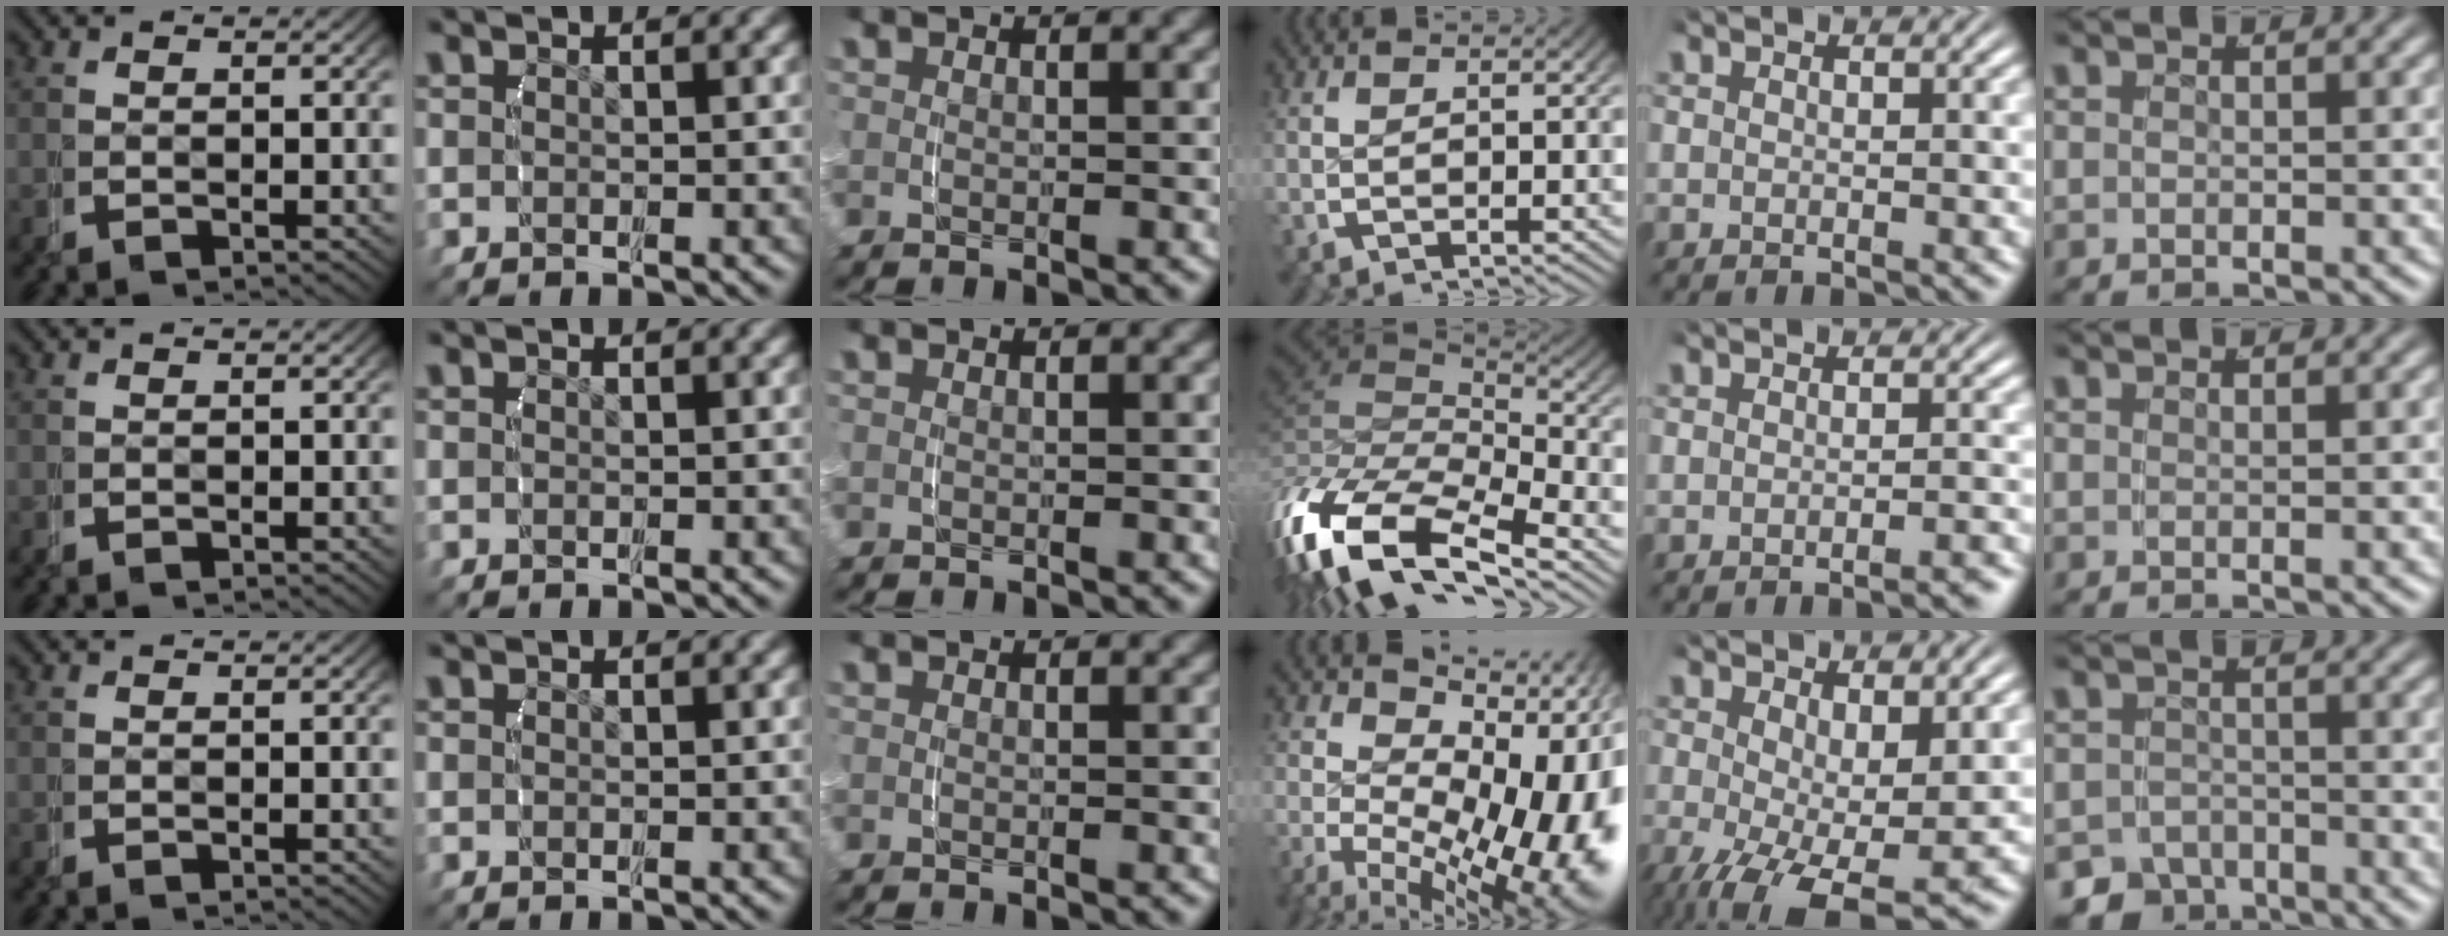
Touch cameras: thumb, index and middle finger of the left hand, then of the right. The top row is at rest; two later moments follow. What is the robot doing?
{"motion": "grasp_and_lifting", "object": "router"}